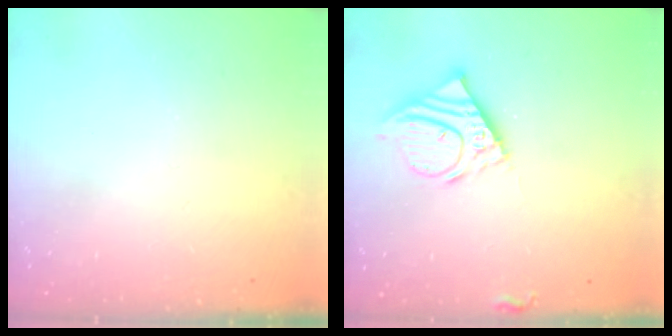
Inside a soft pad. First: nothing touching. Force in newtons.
{"total": 10.6, "press": 10.5, "slide": 1.6}